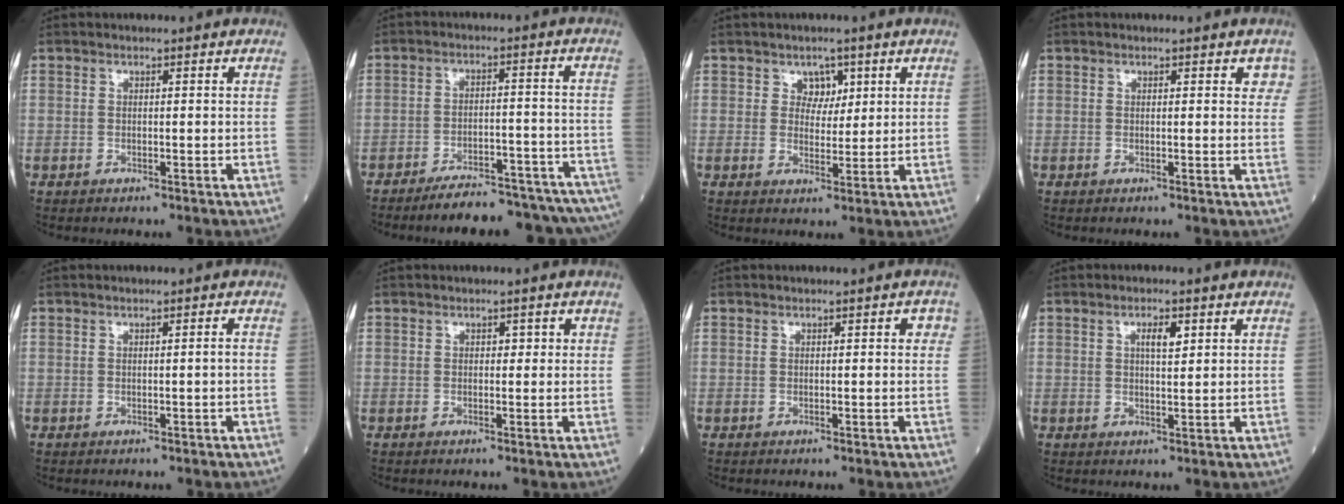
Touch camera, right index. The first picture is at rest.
{"total": 17.6, "force": [-15.8, 2.9, 7.3], "torque": [-0.052, 0.021, -0.204]}
{"total": 3.0, "force": [1.5, 2.2, 1.3], "torque": [-0.011, 0.002, 0.023]}
{"total": 2.0, "force": [1.3, 1.0, 1.1], "torque": [0.003, 0.004, 0.008]}
{"total": 0.7, "force": [-0.2, -0.1, 0.7], "torque": [-0.011, -0.002, 0.000]}
{"total": 1.3, "force": [0.4, 0.9, 0.8], "torque": [-0.005, 0.005, 0.003]}
{"total": 1.4, "force": [0.4, 0.6, 1.2], "torque": [-0.010, 0.009, 0.004]}
{"total": 2.9, "force": [1.2, 0.8, 2.5], "torque": [-0.044, 0.000, 0.019]}